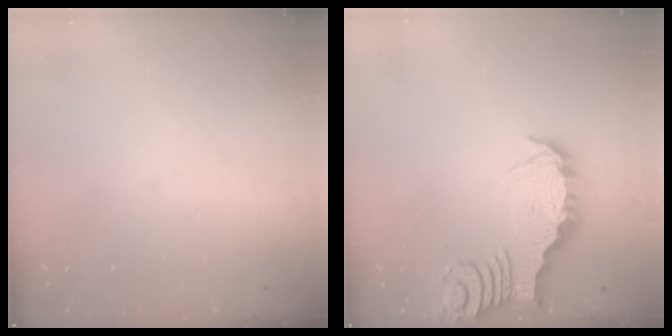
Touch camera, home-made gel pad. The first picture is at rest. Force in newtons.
{"total": 3.6, "press": 3.6, "slide": 0.2}